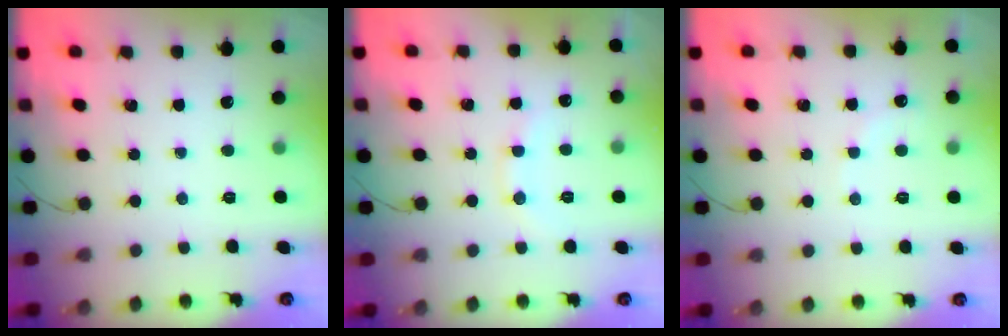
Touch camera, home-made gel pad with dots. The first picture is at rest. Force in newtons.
{"total": 9.2, "press": 9.1, "slide": 1.1}
{"total": 4.2, "press": 4.0, "slide": 1.1}